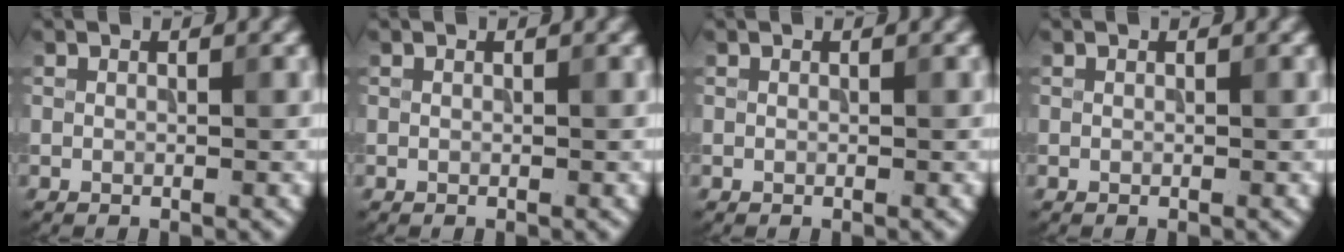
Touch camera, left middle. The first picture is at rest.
{"total": 0.0}
{"total": 0.0}
{"total": 0.0}